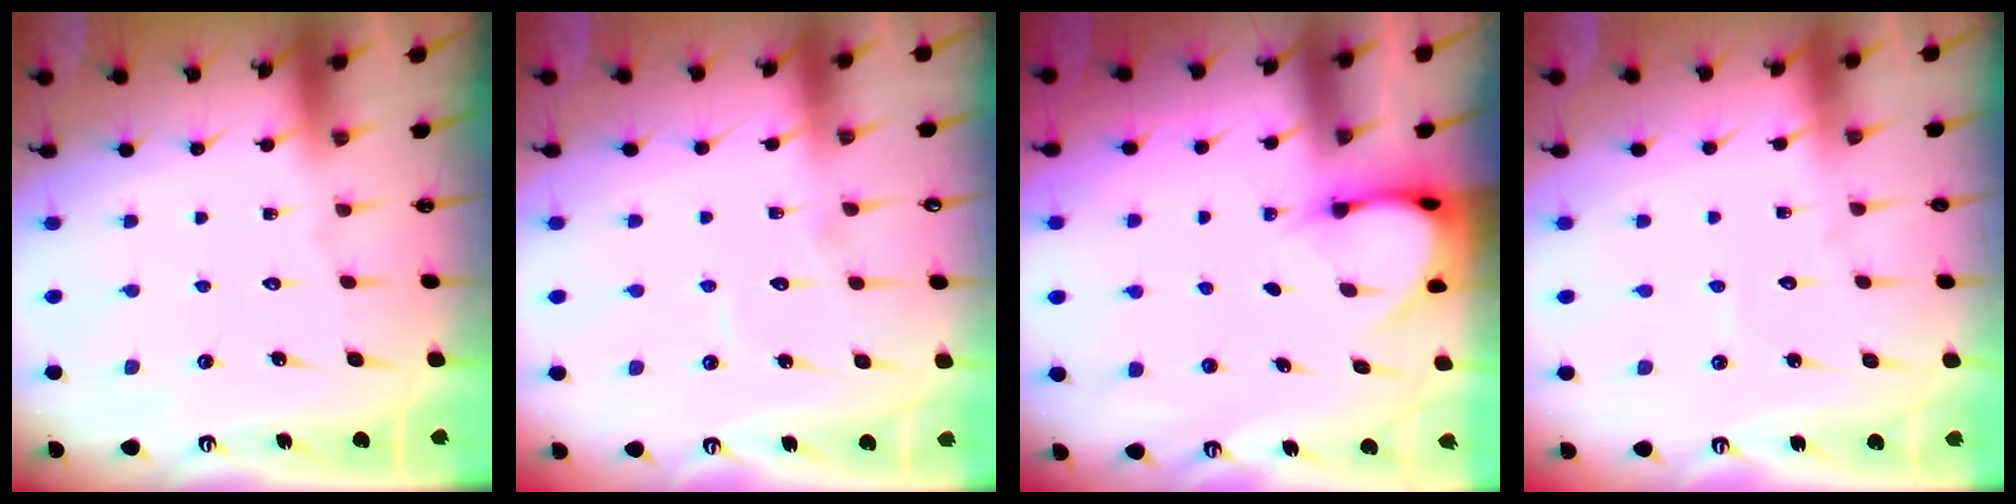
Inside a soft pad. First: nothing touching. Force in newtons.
{"total": 5.4, "press": 5.4, "slide": 0.5}
{"total": 3.8, "press": 3.8, "slide": 0.3}
{"total": 2.7, "press": 2.7, "slide": 0.3}